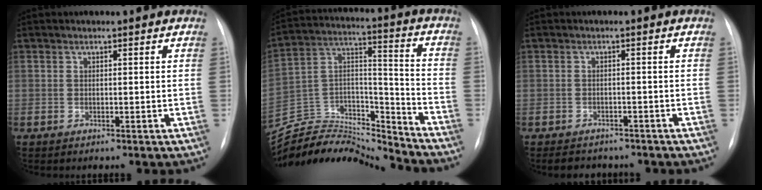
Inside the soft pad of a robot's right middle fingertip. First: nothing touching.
{"total": 23.1, "force": [-22.5, 2.3, 4.4], "torque": [-0.109, 0.027, -0.376]}
{"total": 4.4, "force": [-3.9, 2.0, 0.5], "torque": [-0.007, 0.003, -0.051]}